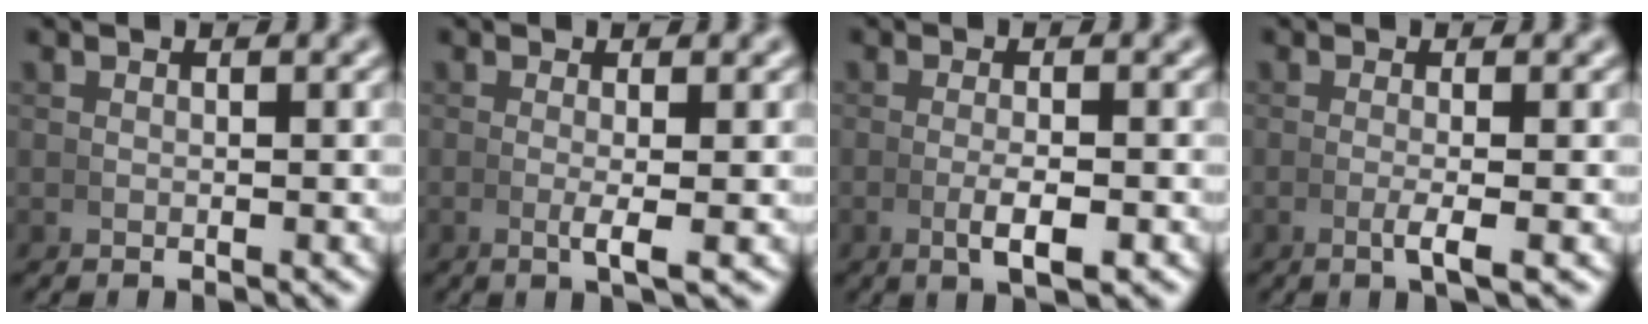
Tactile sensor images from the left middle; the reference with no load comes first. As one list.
[{"total": 1.8, "force": [-0.3, 0.1, 1.8], "torque": [-0.040, -0.009, -0.003]}, {"total": 2.9, "force": [-1.1, 0.7, 2.6], "torque": [-0.050, -0.005, -0.015]}, {"total": 2.0, "force": [-0.7, 0.1, 1.8], "torque": [-0.041, -0.007, -0.011]}]